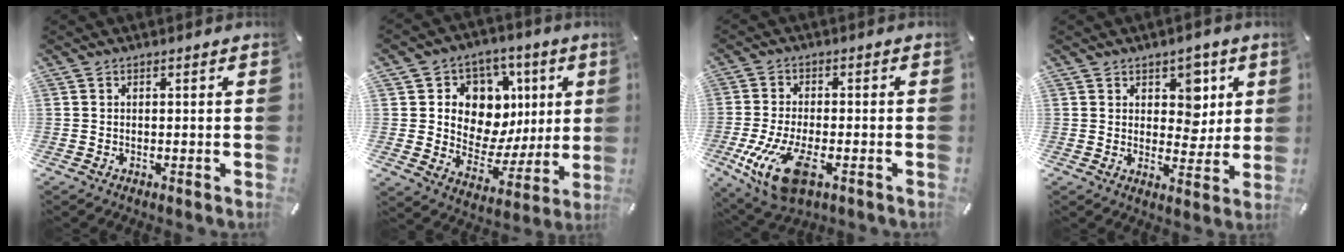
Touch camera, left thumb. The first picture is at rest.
{"total": 11.8, "force": [2.6, 10.8, 4.1], "torque": [-0.044, -0.034, 0.052]}
{"total": 12.4, "force": [-4.8, 5.6, 9.9], "torque": [-0.221, -0.003, -0.083]}
{"total": 7.0, "force": [3.1, 5.5, 3.1], "torque": [-0.026, -0.012, 0.047]}